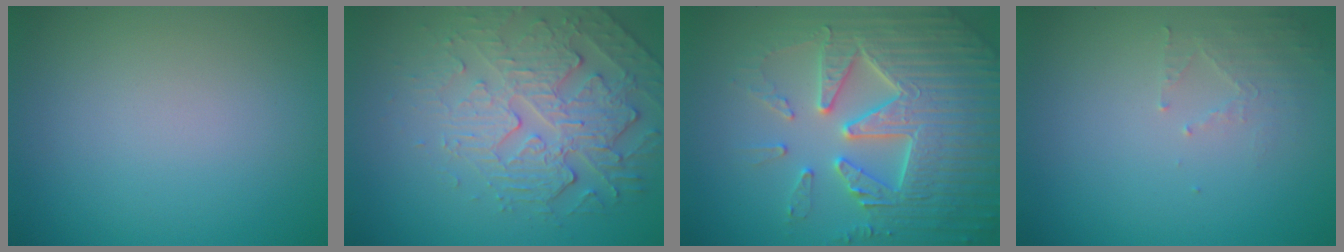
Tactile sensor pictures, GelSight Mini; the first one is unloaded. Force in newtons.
{"total": 4.5, "press": 4.1, "slide": 1.8}
{"total": 7.7, "press": 7.5, "slide": 1.5}
{"total": 1.7, "press": 1.7, "slide": 0.3}